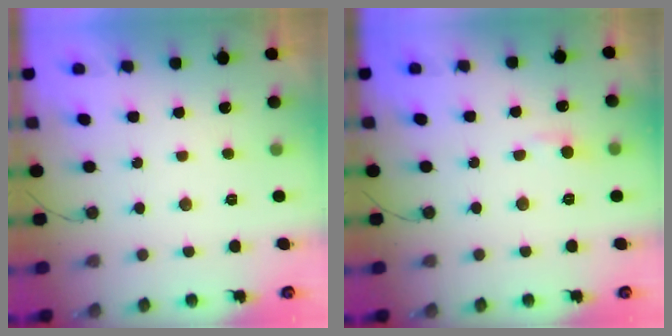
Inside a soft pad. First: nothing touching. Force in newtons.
{"total": 4.3, "press": 4.2, "slide": 0.6}